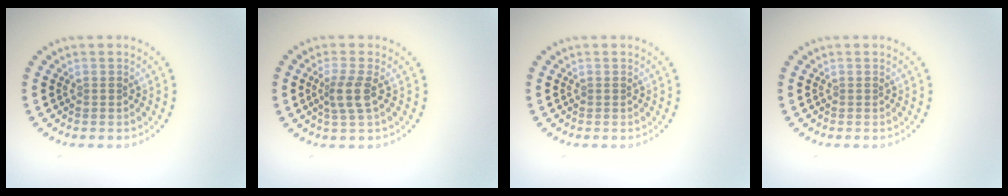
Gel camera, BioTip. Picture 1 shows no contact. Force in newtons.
{"total": 2.5, "press": 1.9, "slide": 1.6}
{"total": 0.0}
{"total": 0.0}